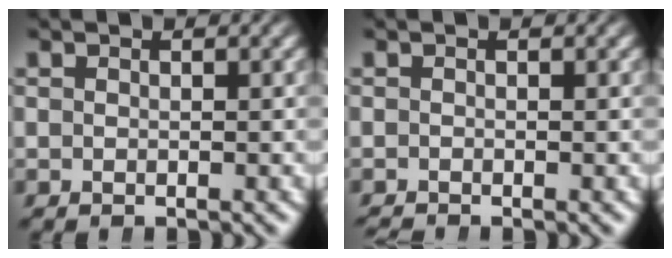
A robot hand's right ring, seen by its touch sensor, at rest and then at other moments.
{"total": 0.9, "force": [-0.9, 0.2, 0.0], "torque": [-0.004, -0.013, -0.011]}